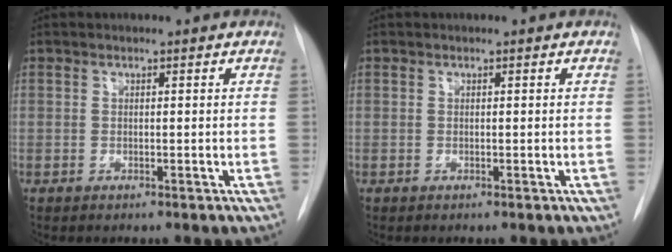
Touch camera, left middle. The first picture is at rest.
{"total": 0.0}